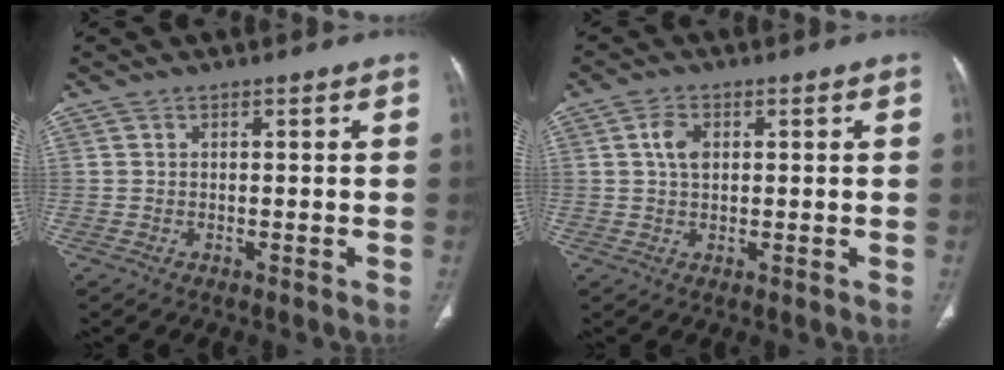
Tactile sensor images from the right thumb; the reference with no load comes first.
{"total": 3.8, "force": [0.9, 2.4, 2.8], "torque": [-0.052, 0.000, 0.015]}